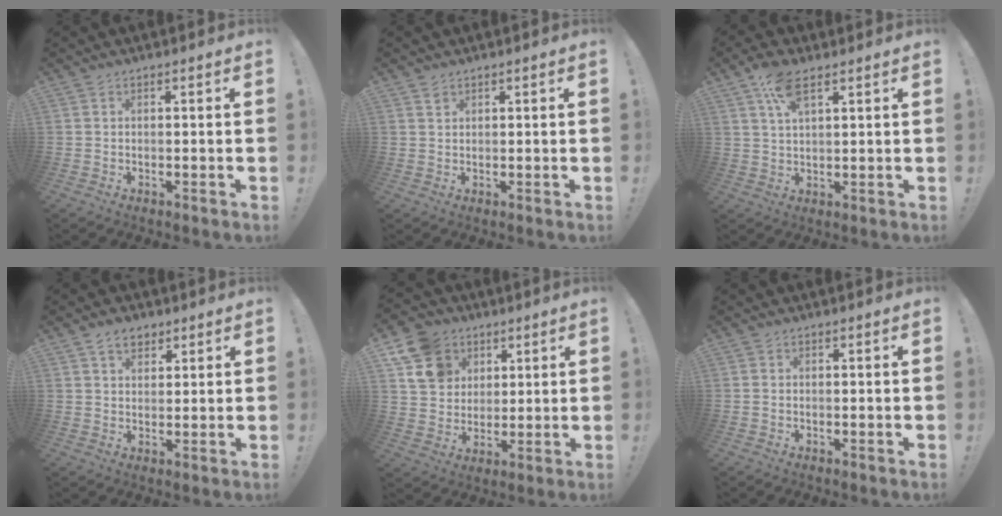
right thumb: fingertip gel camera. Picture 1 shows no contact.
{"total": 1.2, "force": [0.8, 0.8, 0.4], "torque": [0.004, -0.006, 0.014]}
{"total": 7.3, "force": [4.1, 2.7, 5.4], "torque": [-0.099, -0.009, 0.075]}
{"total": 5.3, "force": [3.3, 3.4, 2.3], "torque": [-0.031, -0.010, 0.060]}
{"total": 14.1, "force": [6.2, 11.4, 5.6], "torque": [-0.090, -0.024, 0.129]}
{"total": 0.0}